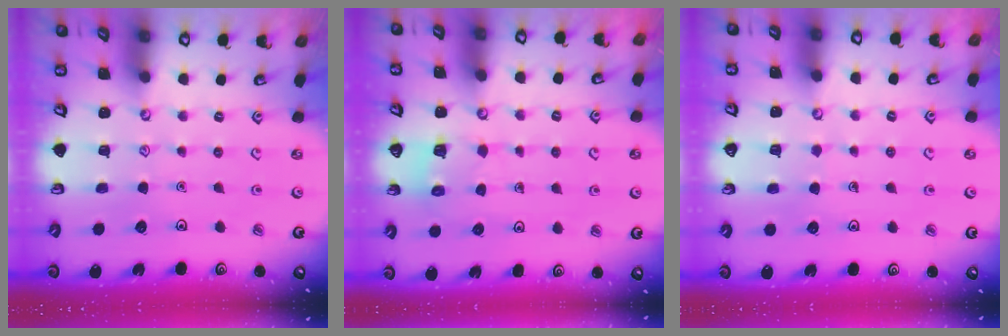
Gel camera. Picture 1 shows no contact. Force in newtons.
{"total": 2.5, "press": 2.5, "slide": 0.1}
{"total": 3.7, "press": 3.7, "slide": 0.2}